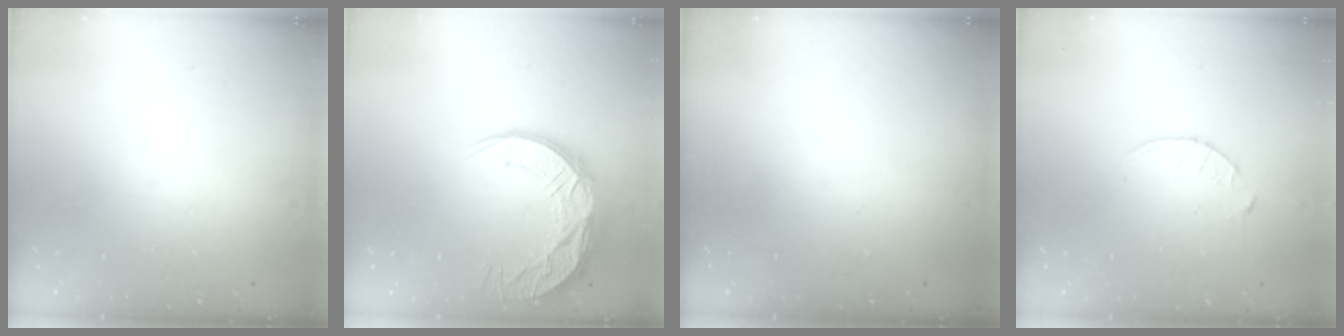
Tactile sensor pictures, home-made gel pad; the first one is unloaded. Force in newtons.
{"total": 15.4, "press": 15.3, "slide": 1.0}
{"total": 0.0}
{"total": 4.0, "press": 4.0, "slide": 0.5}